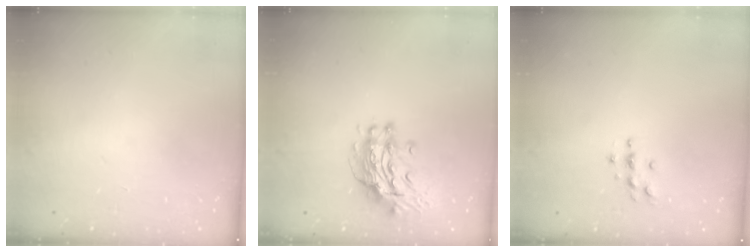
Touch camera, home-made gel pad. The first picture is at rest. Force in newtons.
{"total": 11.3, "press": 11.3, "slide": 1.1}
{"total": 3.7, "press": 3.7, "slide": 0.5}